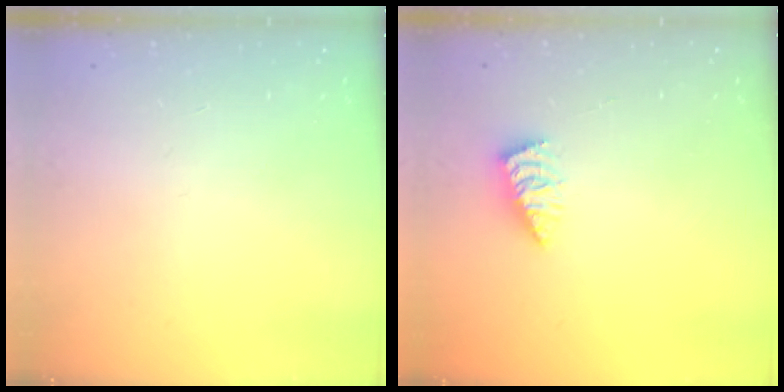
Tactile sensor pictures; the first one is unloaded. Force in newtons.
{"total": 1.7, "press": 1.7, "slide": 0.1}